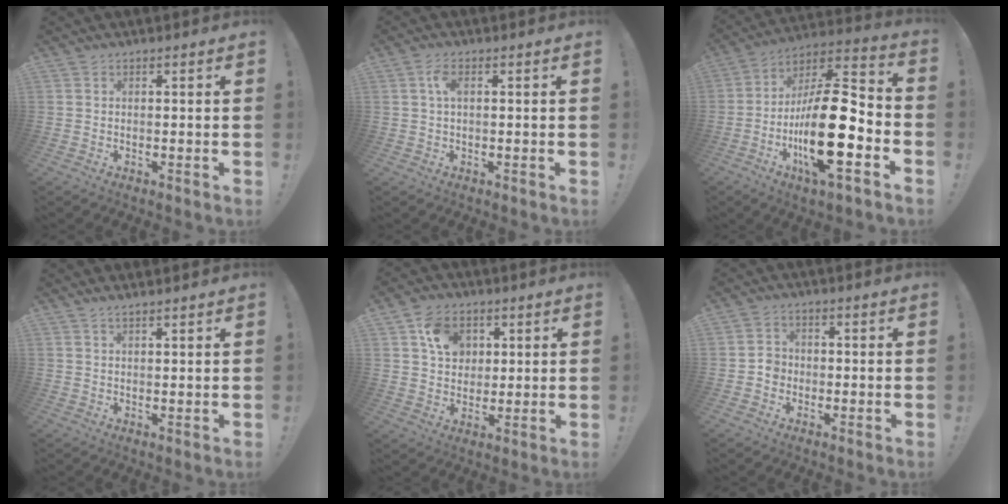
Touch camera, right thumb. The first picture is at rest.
{"total": 3.5, "force": [0.9, 1.6, 3.0], "torque": [-0.054, 0.004, 0.012]}
{"total": 23.3, "force": [-6.6, 7.1, 21.2], "torque": [-0.402, 0.026, -0.110]}
{"total": 1.7, "force": [1.6, 0.1, 0.3], "torque": [-0.006, -0.006, 0.029]}
{"total": 10.2, "force": [4.2, 8.1, 4.5], "torque": [-0.068, -0.009, 0.082]}
{"total": 3.8, "force": [-1.5, 3.1, 1.5], "torque": [-0.016, 0.013, -0.028]}